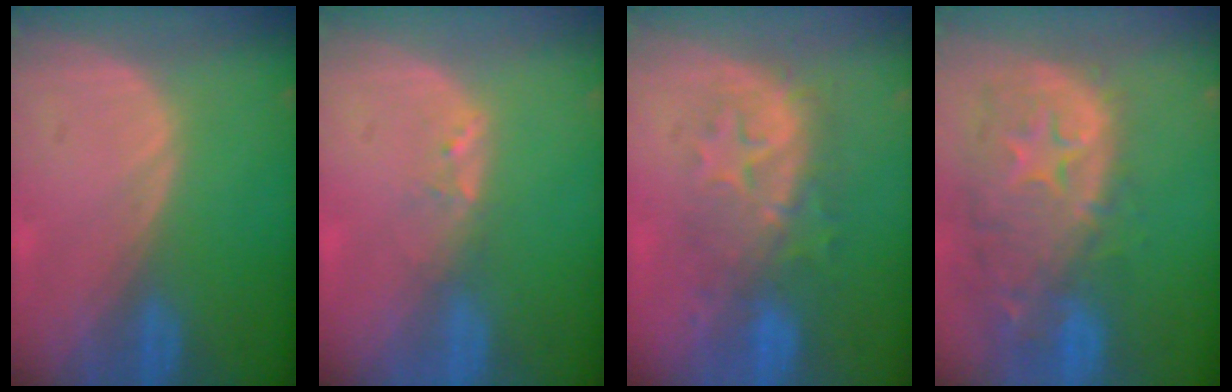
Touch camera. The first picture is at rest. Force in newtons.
{"total": 1.6, "press": 1.5, "slide": 0.3}
{"total": 8.1, "press": 8.1, "slide": 0.9}
{"total": 13.9, "press": 11.1, "slide": 8.3}